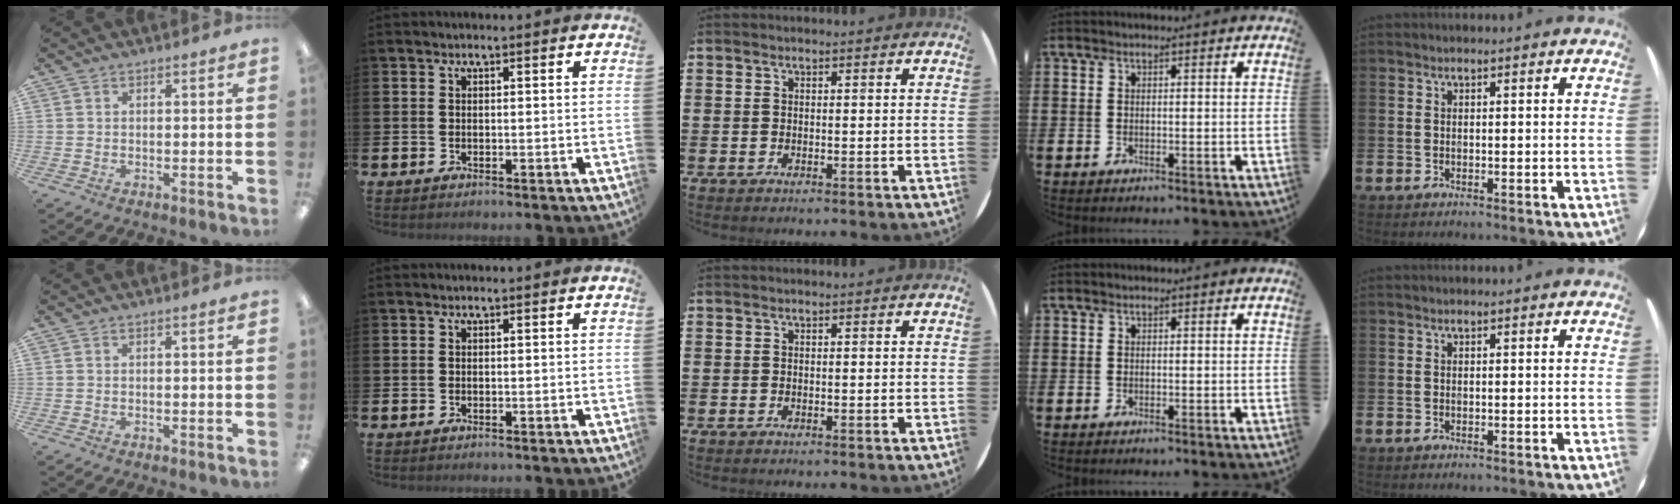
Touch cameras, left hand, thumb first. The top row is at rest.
{}